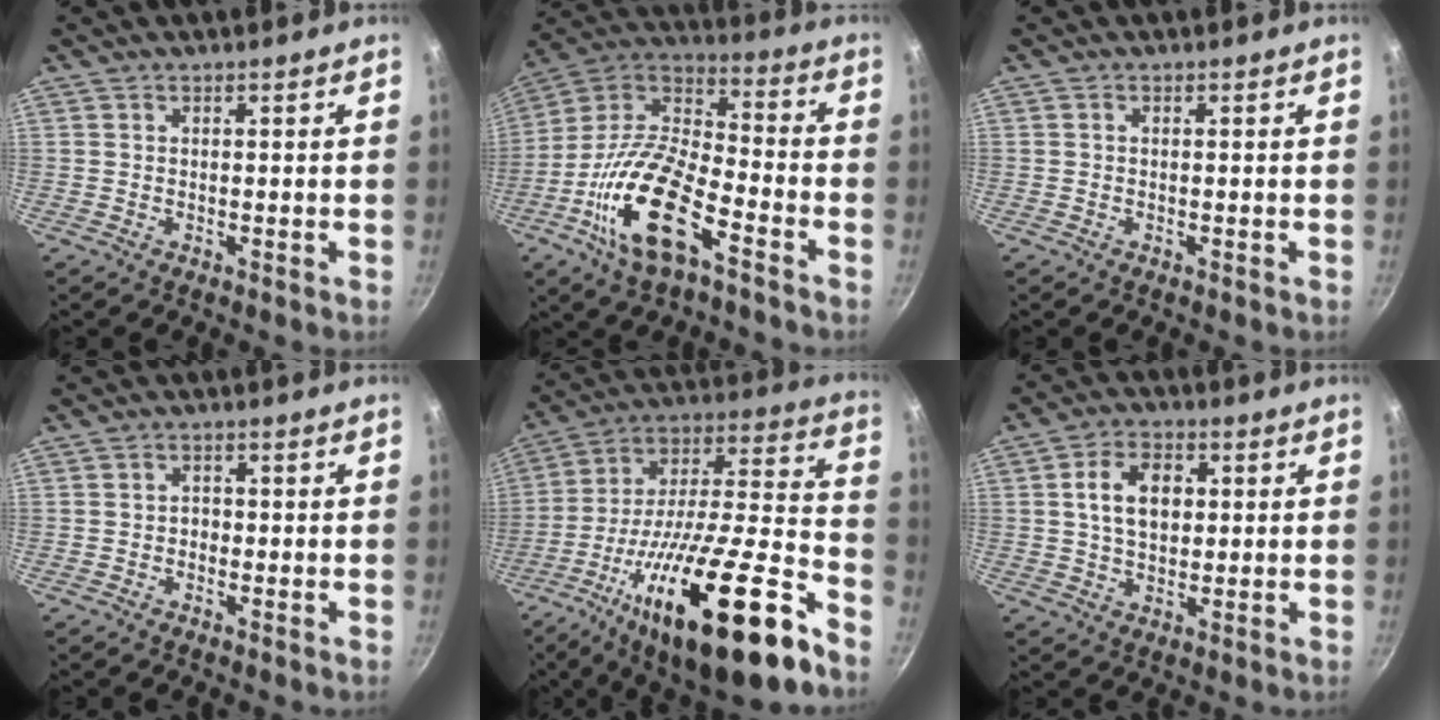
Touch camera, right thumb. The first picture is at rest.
{"total": 20.4, "force": [-9.4, 8.5, 15.9], "torque": [-0.297, 0.051, -0.196]}
{"total": 0.0}
{"total": 1.4, "force": [-0.6, 1.2, 0.6], "torque": [-0.001, 0.006, -0.011]}
{"total": 32.1, "force": [-16.7, 8.9, 25.9], "torque": [-0.370, 0.079, -0.280]}
{"total": 8.8, "force": [1.4, 6.0, 6.2], "torque": [-0.089, 0.009, 0.020]}